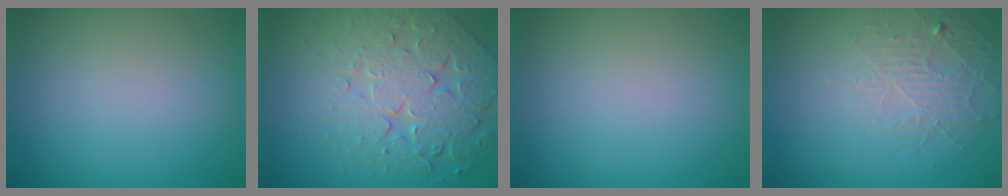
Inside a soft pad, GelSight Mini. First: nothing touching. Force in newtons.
{"total": 7.7, "press": 5.8, "slide": 5.1}
{"total": 0.0}
{"total": 2.2, "press": 1.4, "slide": 1.7}